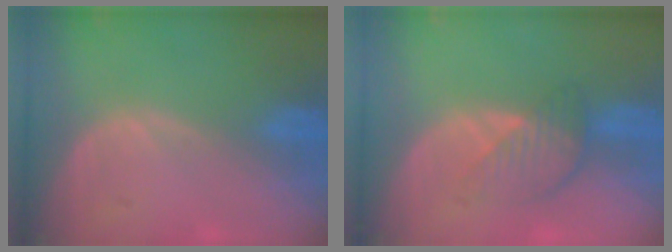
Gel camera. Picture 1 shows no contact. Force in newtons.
{"total": 4.5, "press": 4.1, "slide": 2.0}